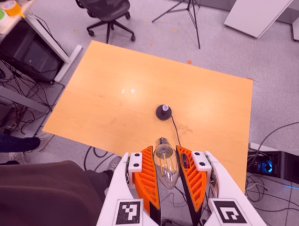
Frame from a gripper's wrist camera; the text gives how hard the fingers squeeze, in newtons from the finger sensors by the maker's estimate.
{"total": 12.3, "left": 12.7, "right": 11.8}